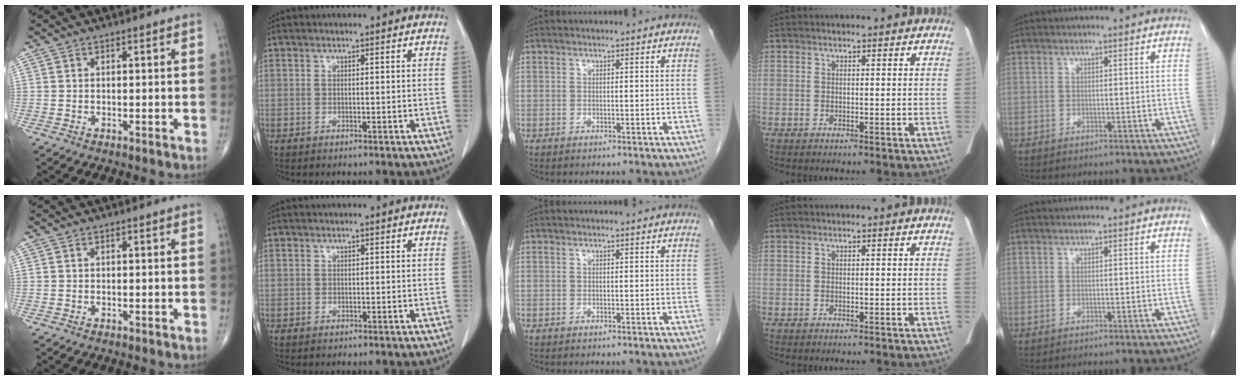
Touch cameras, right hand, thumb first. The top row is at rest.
{}